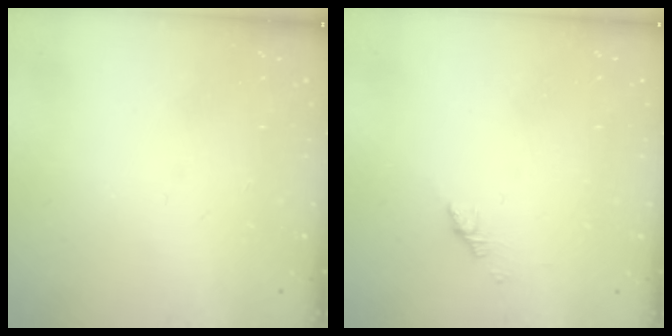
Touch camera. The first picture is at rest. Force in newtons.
{"total": 1.1, "press": 1.0, "slide": 0.5}